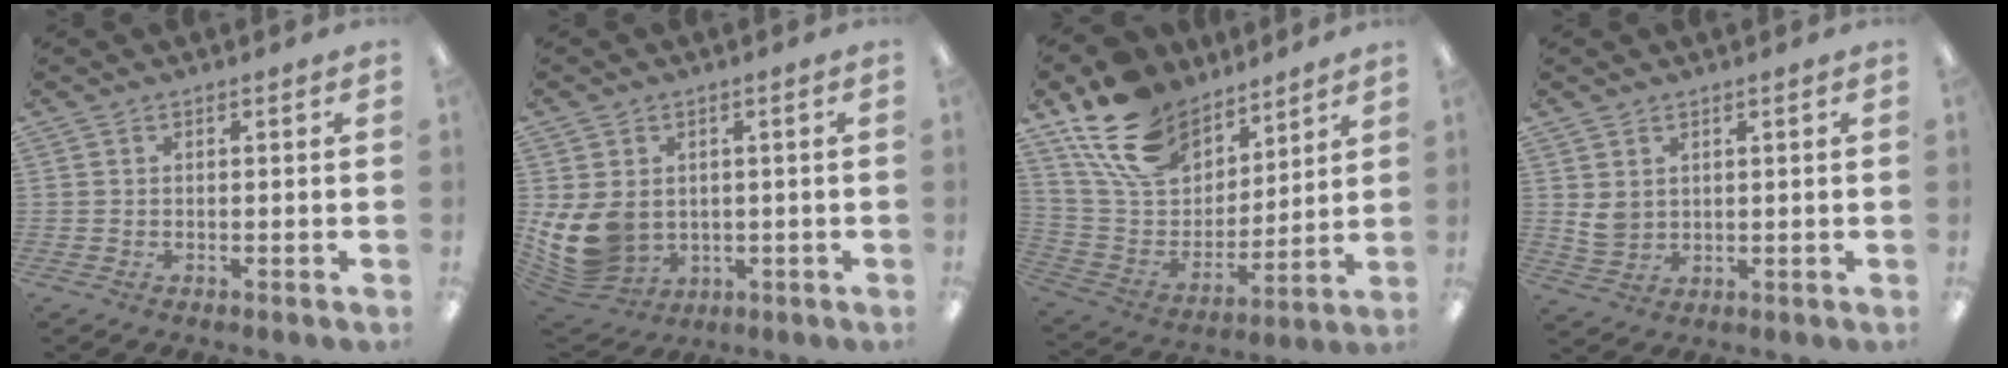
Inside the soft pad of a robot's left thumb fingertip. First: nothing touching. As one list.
[{"total": 11.2, "force": [0.4, 9.2, 6.3], "torque": [-0.161, -0.009, 0.015]}, {"total": 18.8, "force": [13.0, 11.1, 7.9], "torque": [-0.166, -0.071, 0.245]}, {"total": 4.2, "force": [1.8, 3.4, 1.8], "torque": [-0.038, -0.004, 0.033]}]